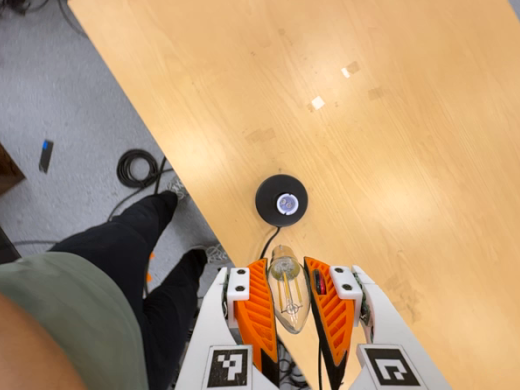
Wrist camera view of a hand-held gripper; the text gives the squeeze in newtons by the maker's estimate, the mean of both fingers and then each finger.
{"total": 19.8, "left": 21.2, "right": 18.3}